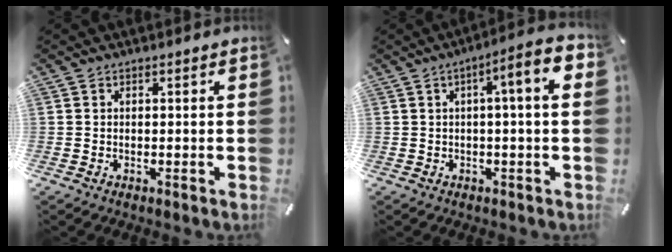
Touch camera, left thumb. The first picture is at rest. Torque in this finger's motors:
{"motor_torque": [-0.01, 0.02, 0.49, 0.35, 0.07]}